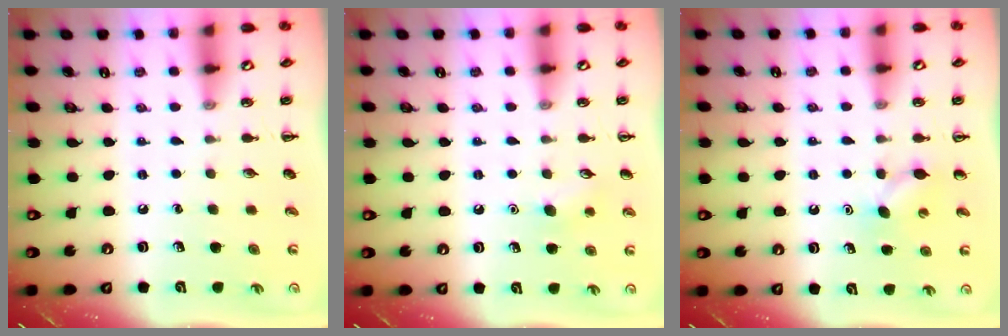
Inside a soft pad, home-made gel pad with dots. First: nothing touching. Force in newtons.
{"total": 6.7, "press": 6.4, "slide": 1.9}
{"total": 4.7, "press": 4.4, "slide": 1.5}